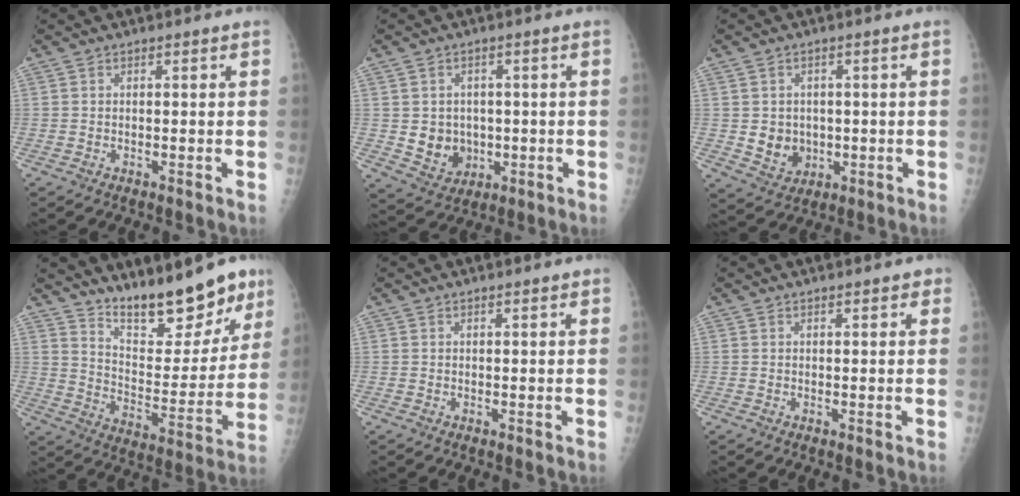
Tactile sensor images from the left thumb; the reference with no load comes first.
{"total": 7.5, "force": [-0.3, 6.5, 3.7], "torque": [-0.027, -0.002, 0.012]}
{"total": 6.5, "force": [-0.3, 5.6, 3.3], "torque": [-0.027, -0.002, 0.011]}
{"total": 18.3, "force": [14.0, 6.2, 10.0], "torque": [-0.102, -0.099, 0.224]}
{"total": 0.7, "force": [0.6, 0.2, 0.4], "torque": [-0.005, -0.001, 0.008]}
{"total": 1.6, "force": [1.1, 0.8, 0.9], "torque": [-0.001, -0.002, 0.010]}